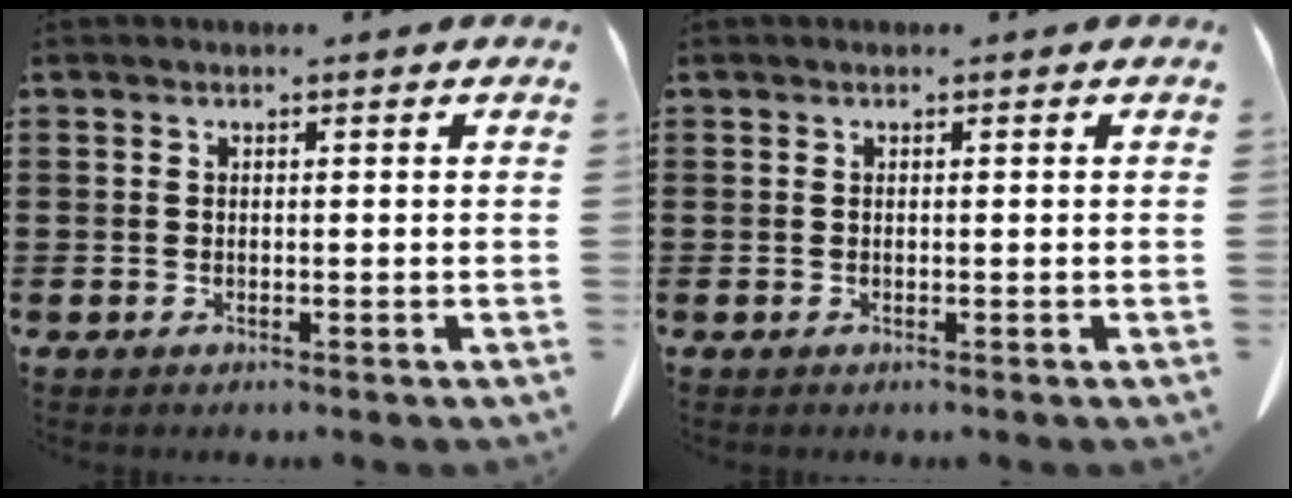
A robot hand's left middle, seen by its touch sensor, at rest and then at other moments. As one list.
[{"total": 0.0}]